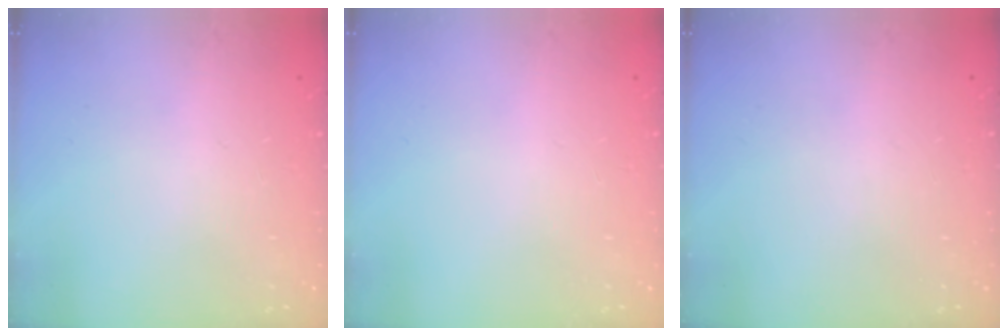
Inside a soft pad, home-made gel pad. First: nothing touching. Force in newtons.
{"total": 0.0}
{"total": 0.0}